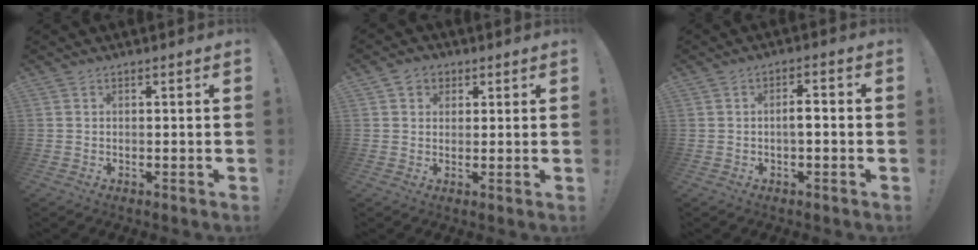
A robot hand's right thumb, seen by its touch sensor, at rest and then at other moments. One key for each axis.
{"total": 3.9, "fx": 1.4, "fy": 3.3, "fz": 1.4, "tx": -0.025, "ty": 0.001, "tz": 0.028}
{"total": 4.2, "fx": -1.0, "fy": 1.2, "fz": 3.9, "tx": -0.062, "ty": 0.007, "tz": -0.022}